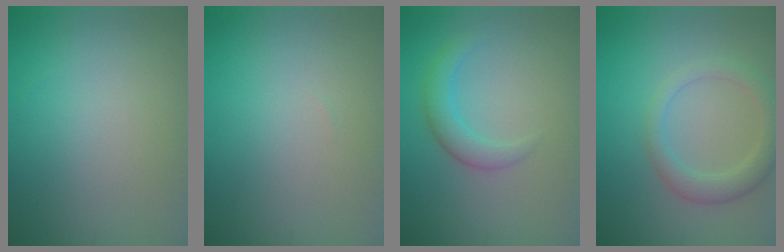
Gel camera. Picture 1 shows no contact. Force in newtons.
{"total": 0.0}
{"total": 2.5, "press": 2.5, "slide": 0.0}
{"total": 3.1, "press": 3.1, "slide": 0.2}